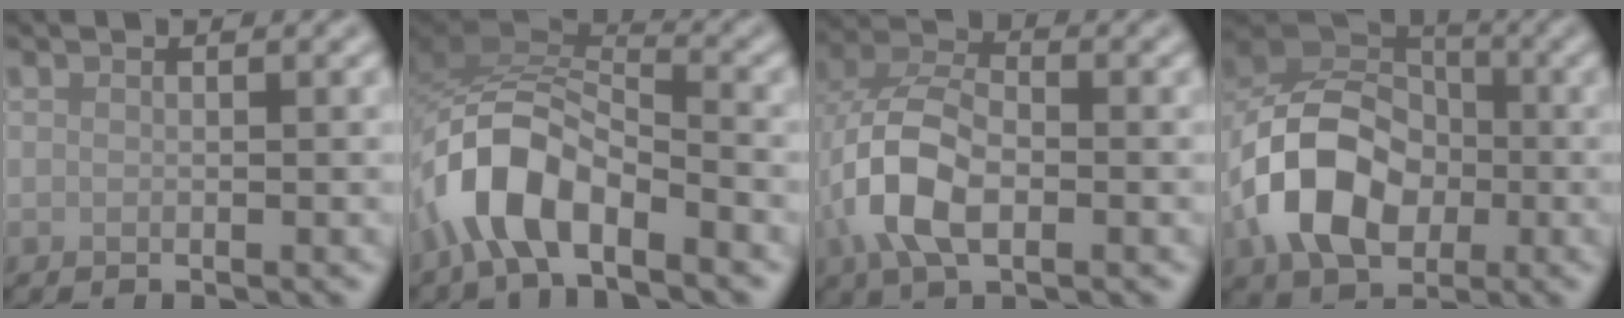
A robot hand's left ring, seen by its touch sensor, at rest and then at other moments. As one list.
[{"total": 7.6, "force": [-4.2, 3.4, 5.3], "torque": [-0.096, 0.004, -0.089]}, {"total": 7.2, "force": [-1.6, 4.2, 5.6], "torque": [-0.124, 0.006, -0.040]}, {"total": 10.3, "force": [-2.2, 7.4, 6.8], "torque": [-0.141, 0.002, -0.050]}]